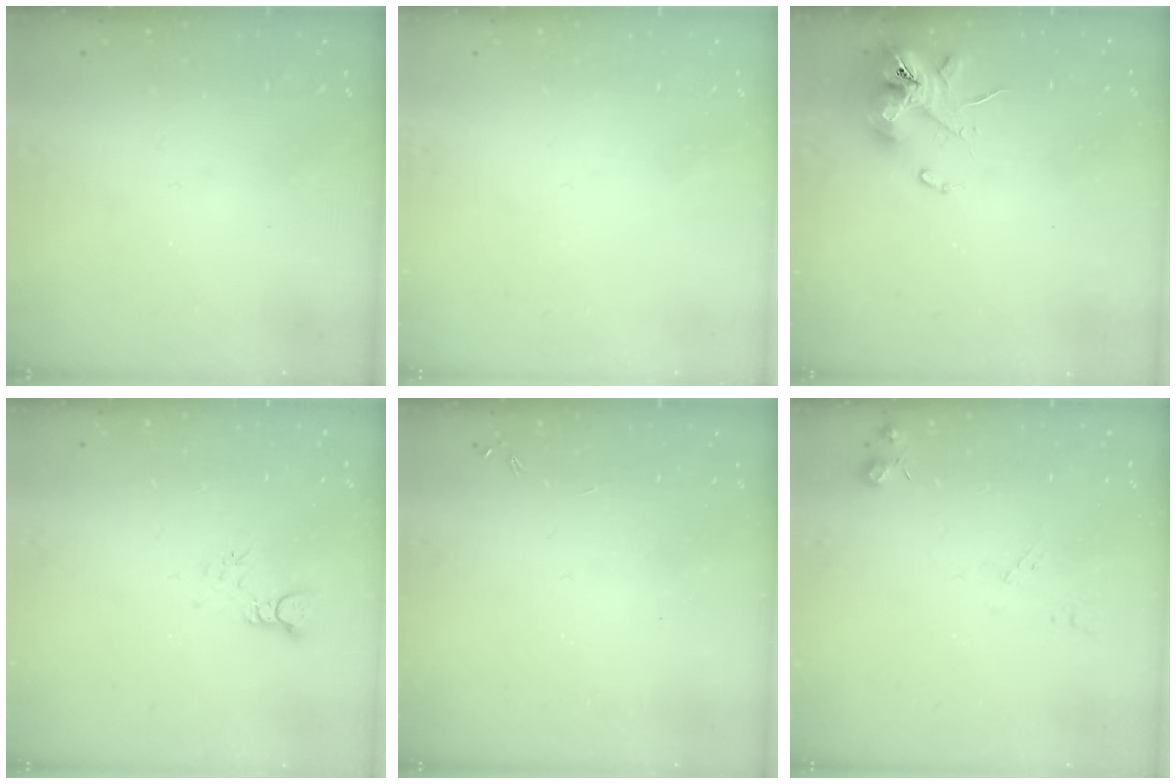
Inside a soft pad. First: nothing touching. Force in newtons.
{"total": 0.0}
{"total": 11.0, "press": 10.9, "slide": 1.6}
{"total": 2.6, "press": 2.6, "slide": 0.2}
{"total": 0.0}
{"total": 5.0, "press": 4.9, "slide": 0.8}